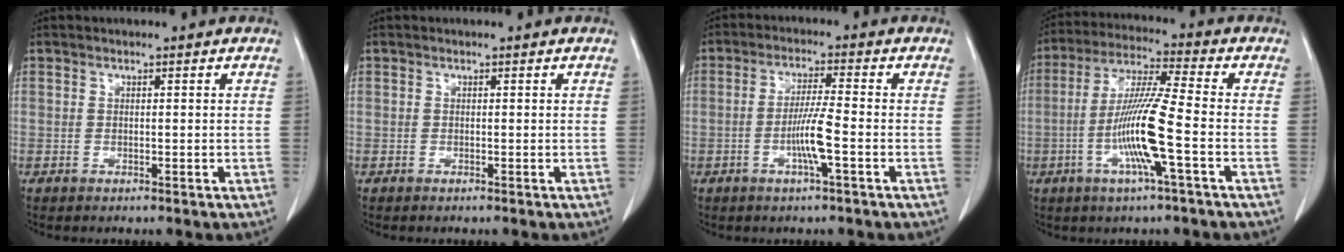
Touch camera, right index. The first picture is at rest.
{"total": 0.0}
{"total": 5.6, "force": [-1.8, -0.3, 5.3], "torque": [-0.104, -0.001, -0.034]}
{"total": 11.8, "force": [-3.2, -0.4, 11.3], "torque": [-0.222, -0.005, -0.068]}